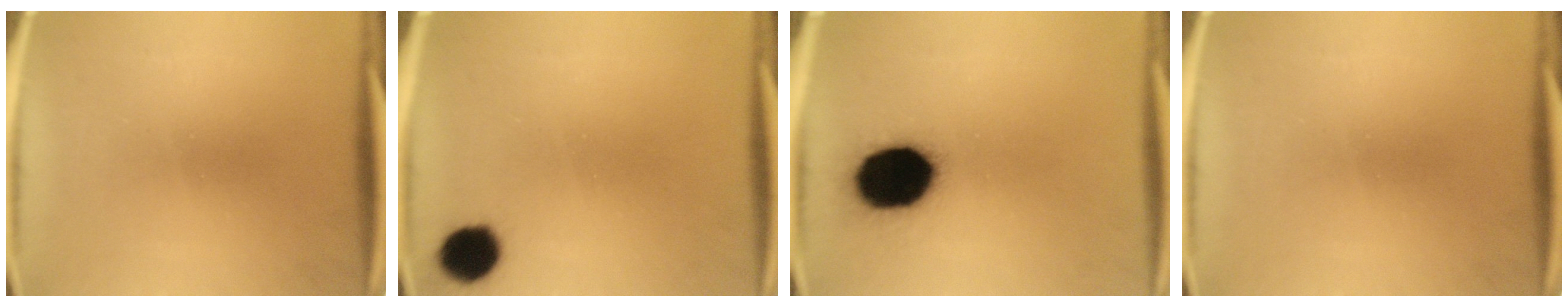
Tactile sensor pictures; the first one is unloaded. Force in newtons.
{"total": 8.4}
{"total": 19.8}
{"total": 0.0}